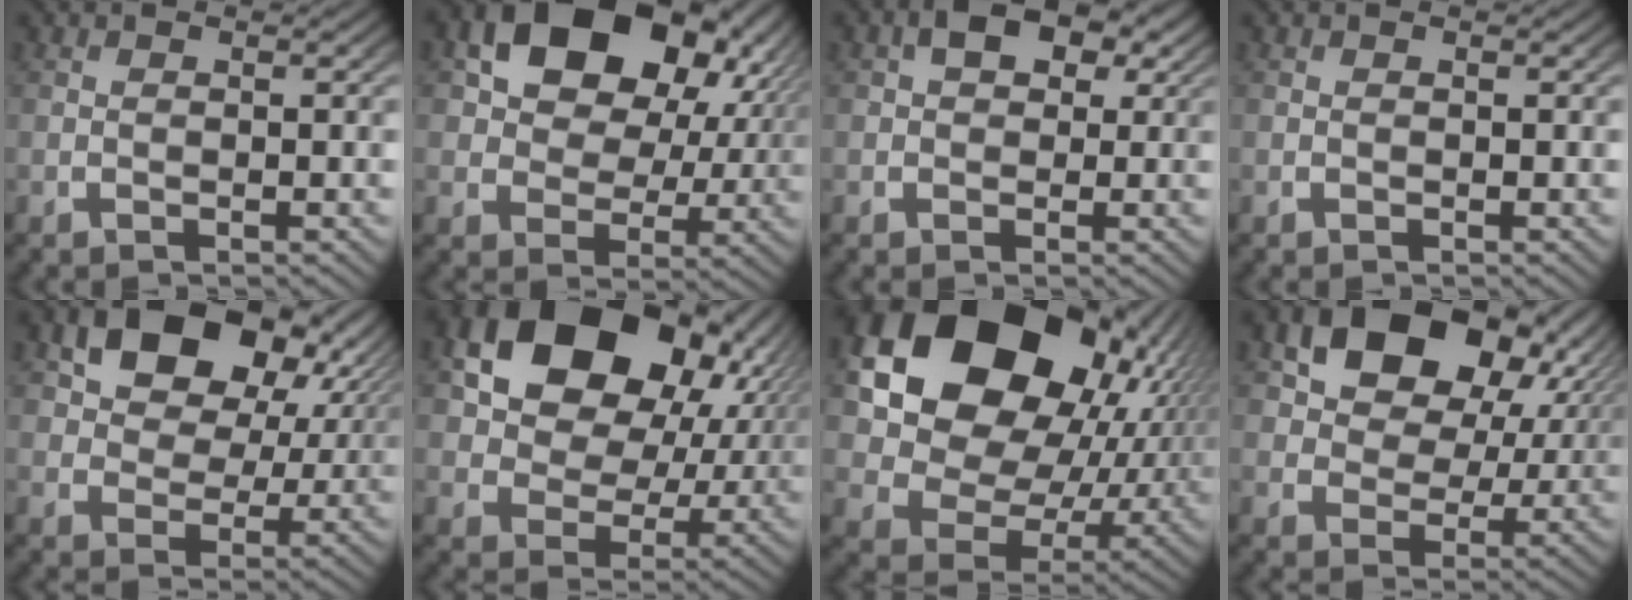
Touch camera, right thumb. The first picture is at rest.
{"total": 12.7, "force": [3.9, 8.4, 8.7], "torque": [-0.171, -0.010, 0.069]}
{"total": 4.2, "force": [1.8, 2.6, 2.7], "torque": [-0.040, 0.004, 0.022]}
{"total": 0.0}
{"total": 10.2, "force": [3.7, 6.4, 7.0], "torque": [-0.136, -0.009, 0.066]}
{"total": 16.0, "force": [4.0, 11.2, 10.6], "torque": [-0.207, -0.013, 0.066]}
{"total": 21.1, "force": [4.2, 14.9, 14.3], "torque": [-0.297, -0.033, 0.074]}
{"total": 11.2, "force": [3.7, 7.3, 7.6], "torque": [-0.150, -0.011, 0.067]}